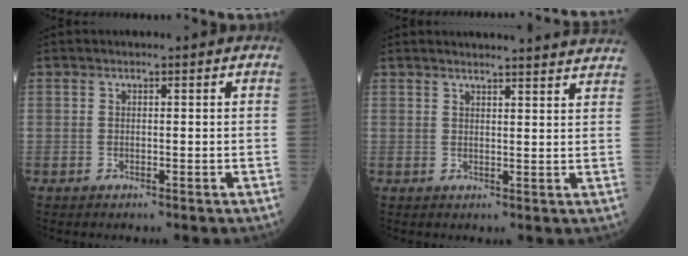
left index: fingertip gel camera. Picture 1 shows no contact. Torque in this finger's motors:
{"motor_torque": [0.49, -1.09, -0.30, 0.01]}